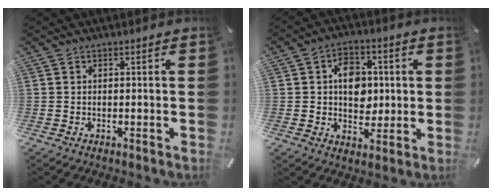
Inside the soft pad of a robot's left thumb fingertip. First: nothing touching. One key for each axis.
{"total": 9.0, "fx": 1.0, "fy": 7.1, "fz": 5.4, "tx": -0.066, "ty": 0.002, "tz": 0.014}